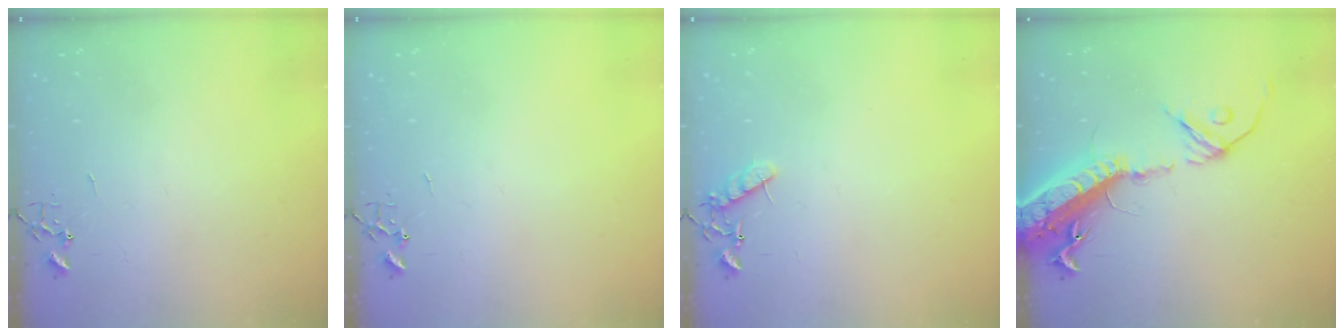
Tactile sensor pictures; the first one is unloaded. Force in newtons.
{"total": 0.0}
{"total": 8.1, "press": 8.1, "slide": 0.3}
{"total": 21.7, "press": 21.1, "slide": 5.1}